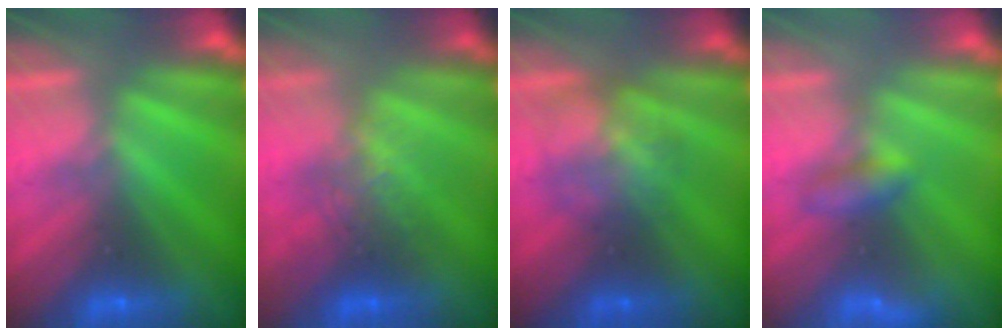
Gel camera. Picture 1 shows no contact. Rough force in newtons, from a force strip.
{"total": 2.8}
{"total": 2.9}
{"total": 2.1}